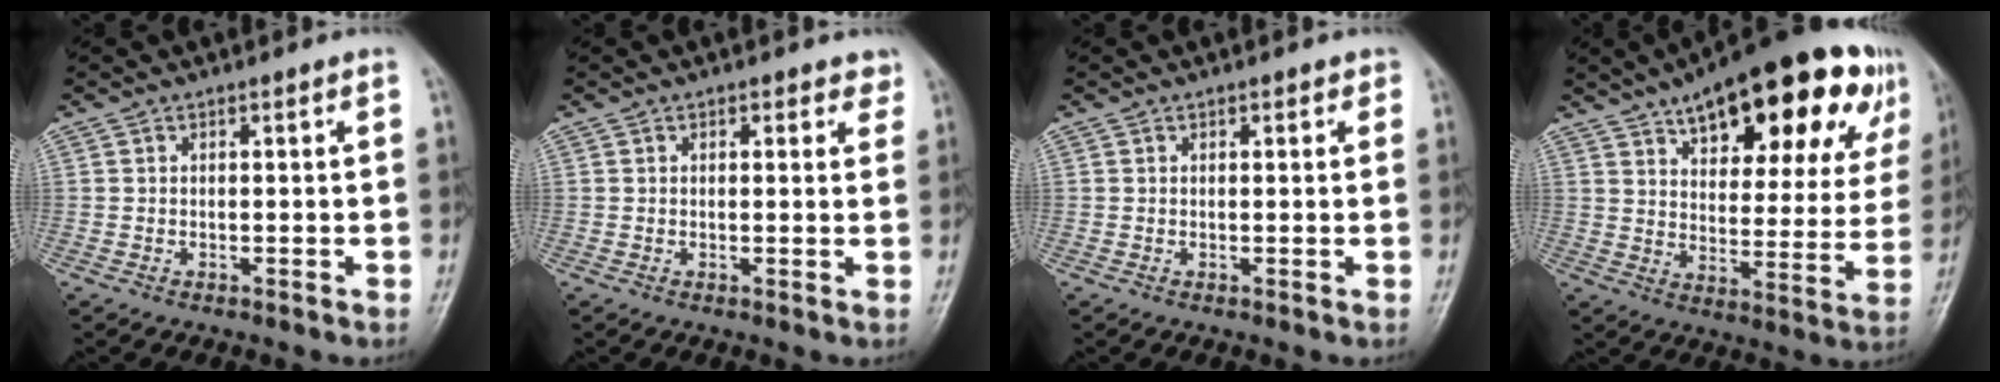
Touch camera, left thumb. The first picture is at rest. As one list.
[{"total": 2.6, "force": [1.7, 1.5, 1.2], "torque": [0.010, -0.006, 0.016]}, {"total": 1.3, "force": [0.7, 0.7, 0.8], "torque": [0.000, 0.000, 0.004]}, {"total": 27.3, "force": [15.8, 10.9, 19.4], "torque": [-0.235, -0.020, 0.223]}]